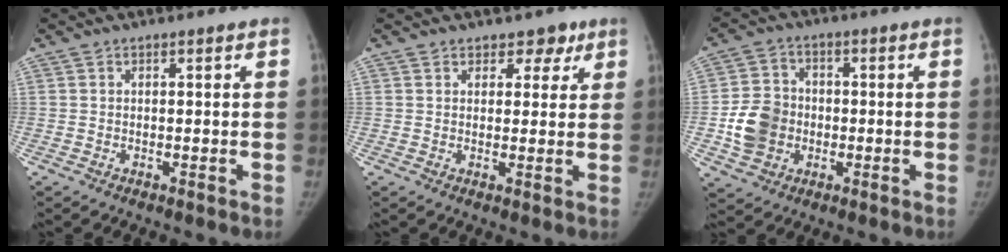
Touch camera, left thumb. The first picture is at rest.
{"total": 4.0, "force": [2.6, 2.8, 1.2], "torque": [0.016, -0.011, 0.033]}
{"total": 9.9, "force": [-1.7, 8.6, 4.6], "torque": [-0.066, 0.016, -0.032]}